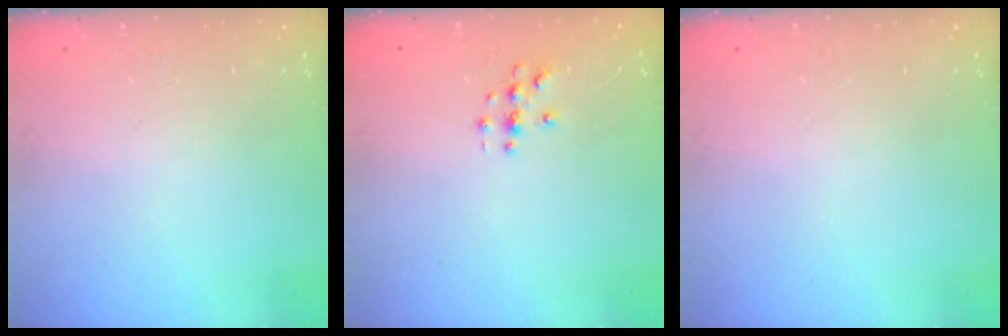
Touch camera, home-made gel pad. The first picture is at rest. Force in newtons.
{"total": 2.9, "press": 2.9, "slide": 0.3}
{"total": 0.0}